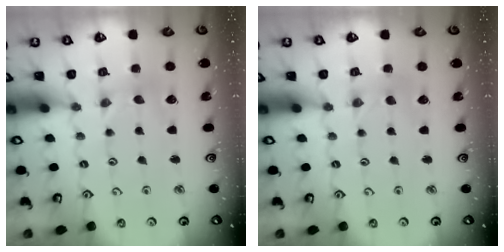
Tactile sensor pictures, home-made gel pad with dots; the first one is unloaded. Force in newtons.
{"total": 1.1, "press": 1.1, "slide": 0.2}